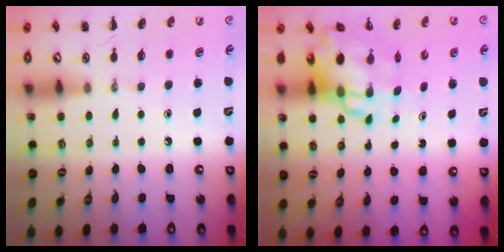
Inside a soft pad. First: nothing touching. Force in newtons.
{"total": 9.4, "press": 9.0, "slide": 2.8}